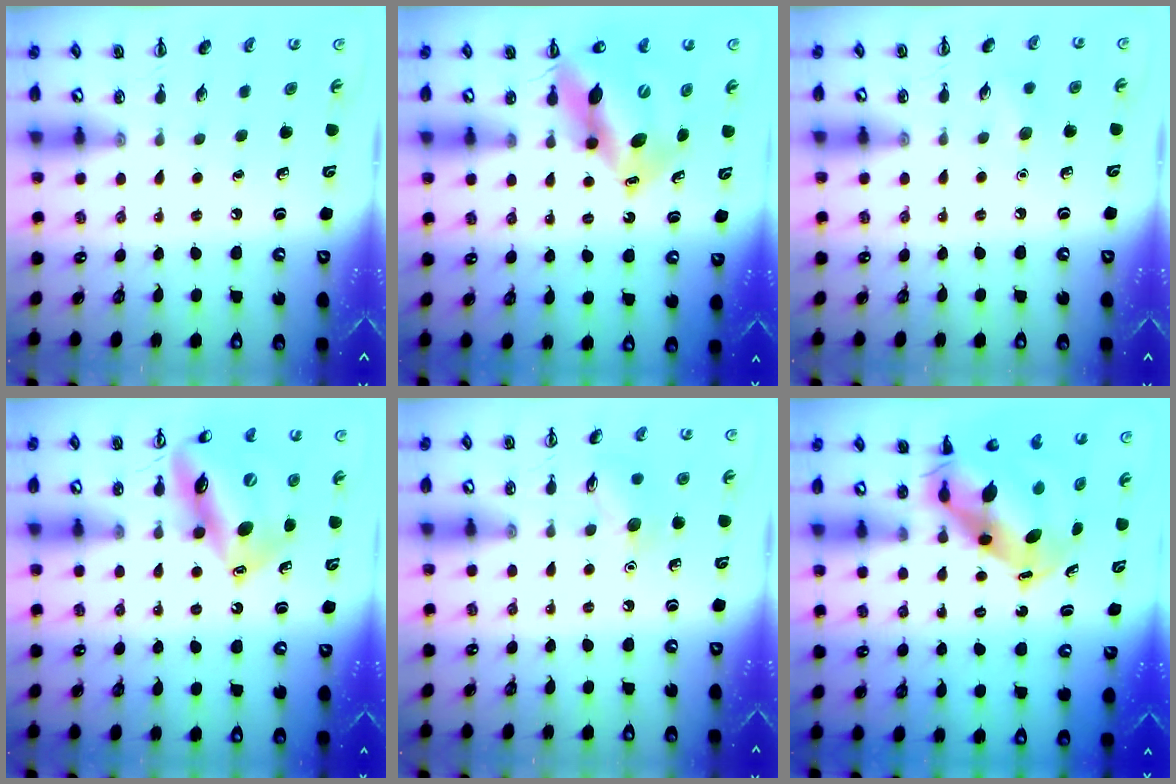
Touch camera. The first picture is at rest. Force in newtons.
{"total": 14.7, "press": 14.1, "slide": 4.2}
{"total": 5.4, "press": 5.1, "slide": 1.5}
{"total": 17.2, "press": 17.1, "slide": 1.7}
{"total": 7.4, "press": 7.3, "slide": 1.2}
{"total": 8.7, "press": 8.4, "slide": 2.2}